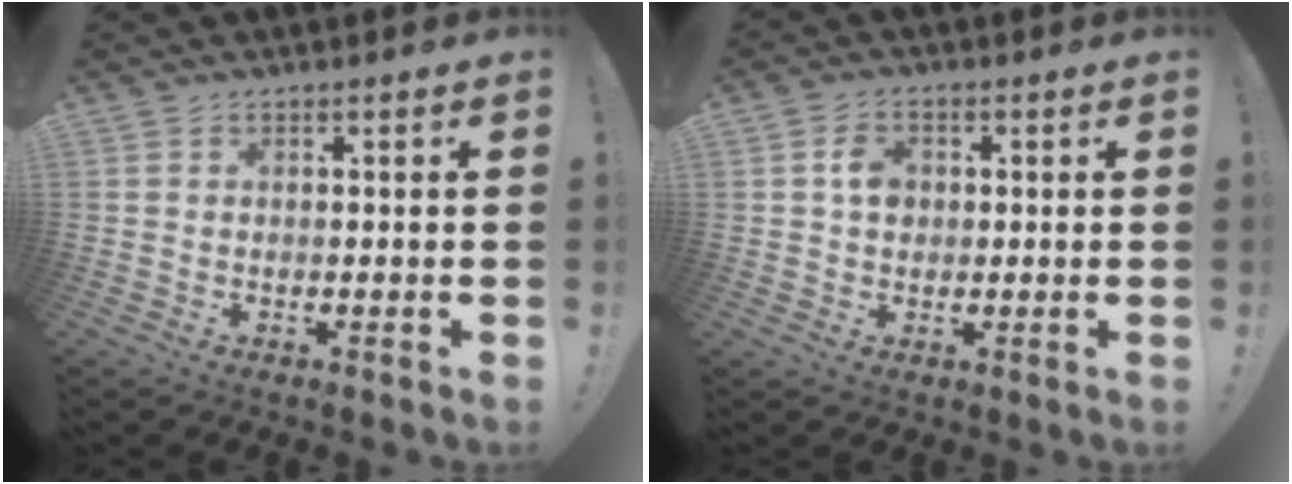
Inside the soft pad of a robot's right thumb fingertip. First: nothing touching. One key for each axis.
{"total": 5.2, "fx": 0.6, "fy": 4.2, "fz": 3.0, "tx": -0.035, "ty": 0.002, "tz": 0.008}